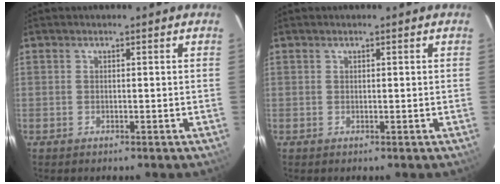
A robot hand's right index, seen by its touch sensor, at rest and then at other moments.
{"total": 0.0}